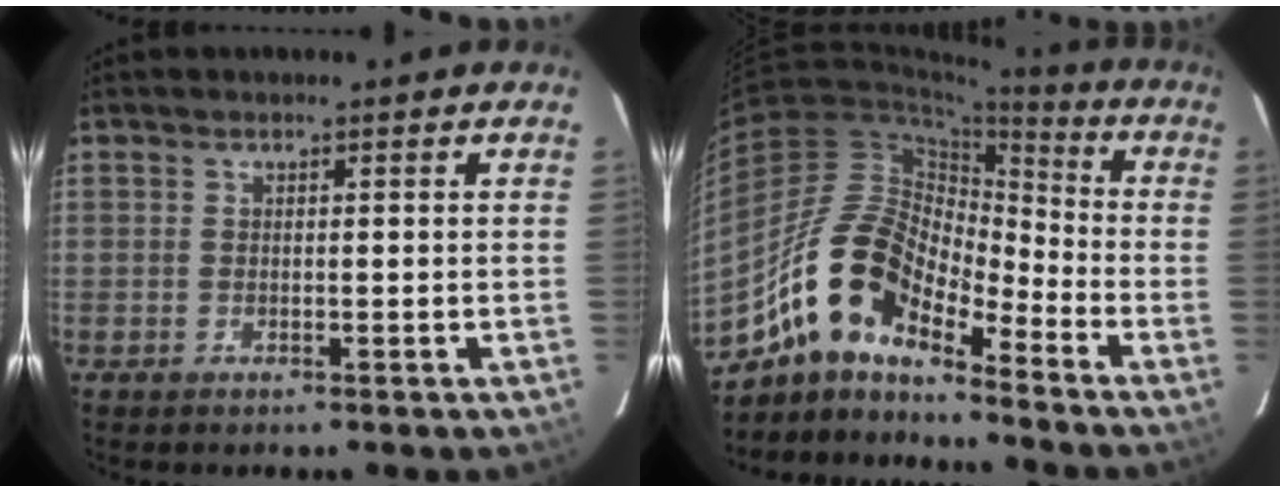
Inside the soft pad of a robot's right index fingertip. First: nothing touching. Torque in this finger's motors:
{"motor_torque": [1.12, -1.02, 1.06, 0.19]}